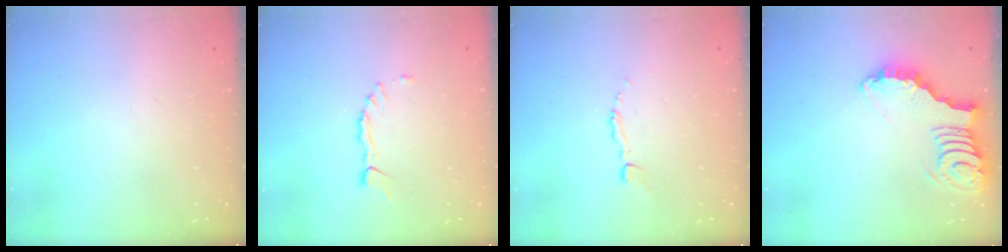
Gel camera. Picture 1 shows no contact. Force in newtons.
{"total": 1.7, "press": 1.6, "slide": 0.2}
{"total": 2.2, "press": 2.2, "slide": 0.2}
{"total": 4.3, "press": 4.2, "slide": 0.4}